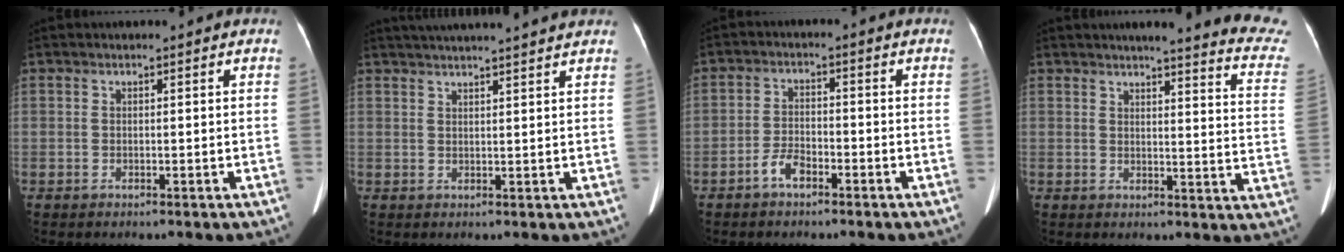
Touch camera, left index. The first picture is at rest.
{"total": 12.6, "force": [11.3, -0.2, 5.4], "torque": [-0.091, 0.027, 0.148]}
{"total": 3.5, "force": [-2.5, 1.4, 2.1], "torque": [-0.046, 0.005, -0.047]}
{"total": 17.2, "force": [16.0, 0.1, 6.3], "torque": [-0.067, -0.098, 0.158]}